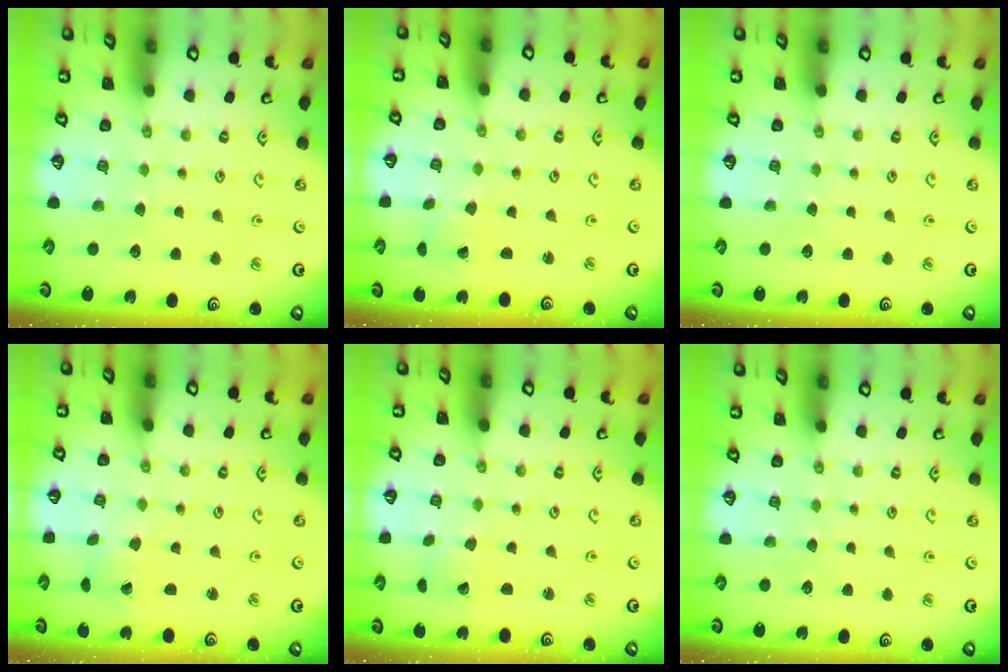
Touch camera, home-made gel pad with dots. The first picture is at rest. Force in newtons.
{"total": 0.7, "press": 0.7, "slide": 0.0}
{"total": 0.0}
{"total": 1.2, "press": 1.1, "slide": 0.2}
{"total": 1.7, "press": 1.7, "slide": 0.1}
{"total": 0.0}